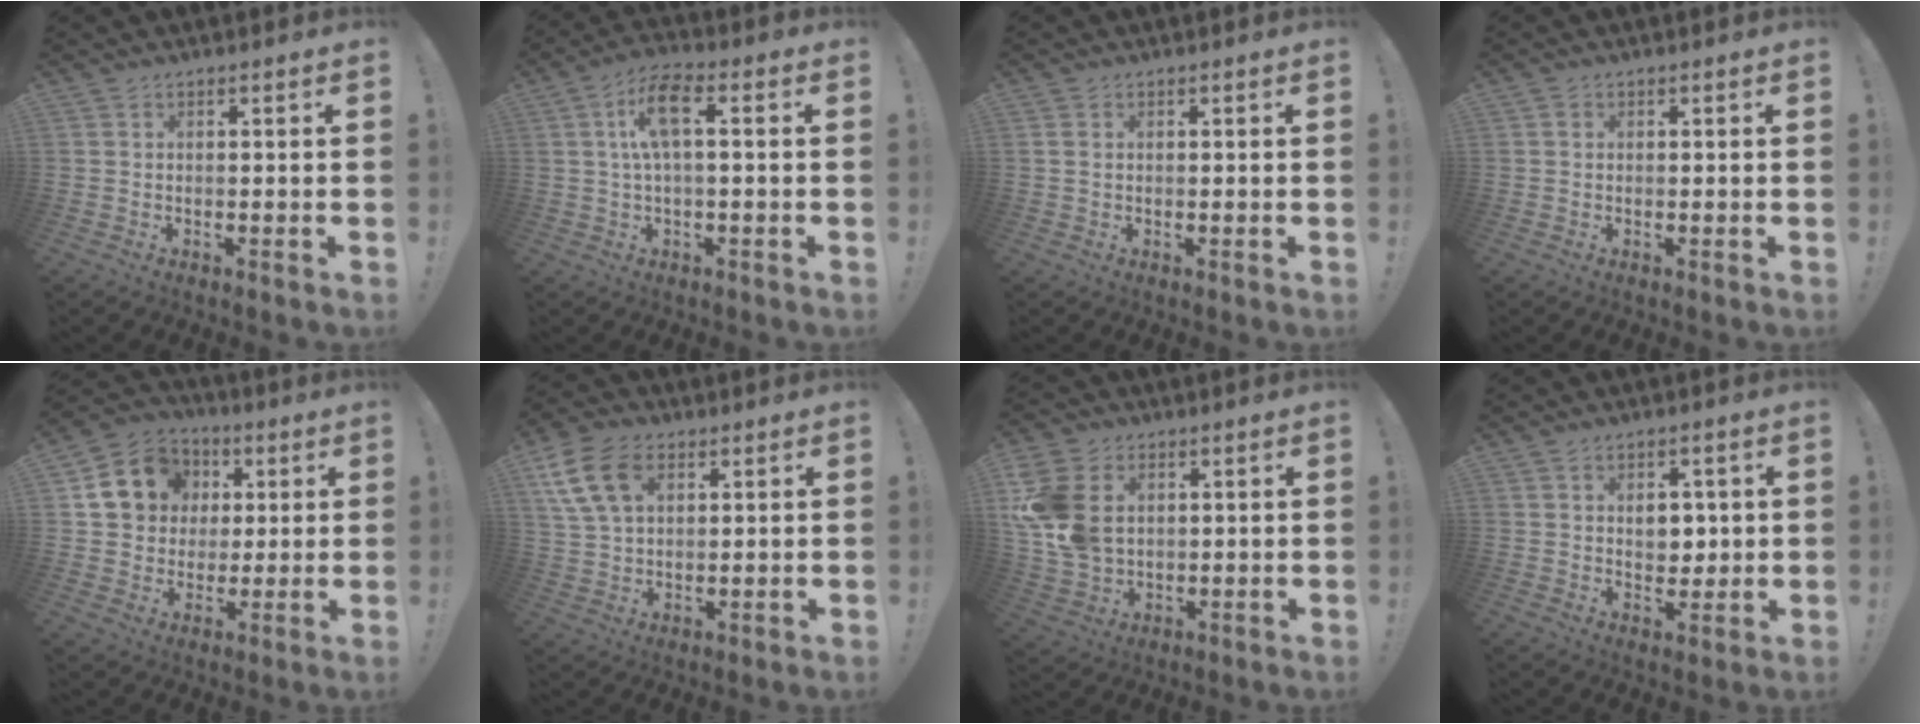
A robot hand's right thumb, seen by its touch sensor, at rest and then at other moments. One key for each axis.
{"total": 9.9, "fx": 1.2, "fy": 3.8, "fz": 9.0, "tx": -0.165, "ty": 0.017, "tz": 0.022}
{"total": 0.8, "fx": 0.2, "fy": 0.7, "fz": 0.3, "tx": -0.009, "ty": 0.004, "tz": 0.004}
{"total": 0.7, "fx": 0.1, "fy": 0.7, "fz": 0.2, "tx": 0.003, "ty": 0.001, "tz": 0.000}
{"total": 15.1, "fx": 4.4, "fy": 13.0, "fz": 6.4, "tx": -0.084, "ty": -0.007, "tz": 0.100}
{"total": 14.5, "fx": 6.1, "fy": 9.5, "fz": 9.0, "tx": -0.169, "ty": -0.016, "tz": 0.121}
{"total": 15.6, "fx": 3.2, "fy": 11.8, "fz": 9.7, "tx": -0.193, "ty": -0.010, "tz": 0.061}
{"total": 5.7, "fx": 1.4, "fy": 4.6, "fz": 3.1, "tx": -0.033, "ty": -0.005, "tz": 0.024}